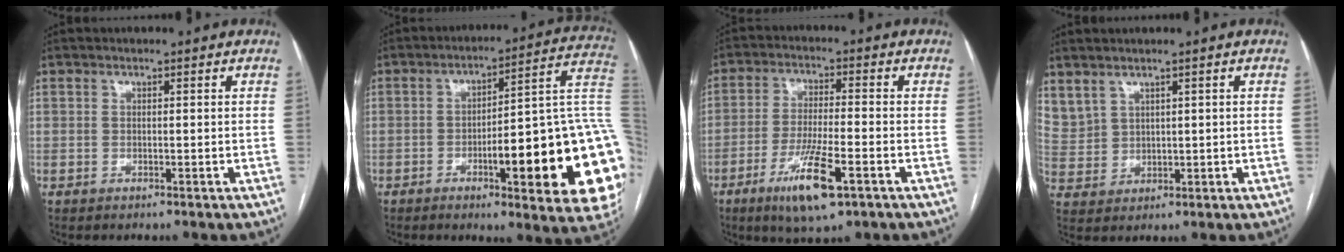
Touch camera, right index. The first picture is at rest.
{"total": 25.4, "force": [-4.9, 4.1, 24.6], "torque": [-0.218, 0.016, -0.060]}
{"total": 10.2, "force": [-5.2, 1.5, 8.6], "torque": [-0.161, -0.019, -0.088]}
{"total": 6.8, "force": [4.4, 4.5, 2.6], "torque": [-0.078, 0.012, 0.111]}